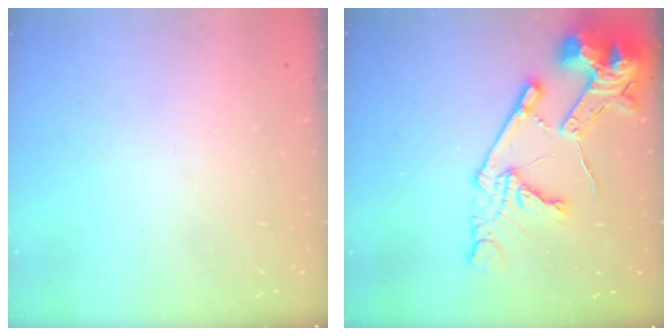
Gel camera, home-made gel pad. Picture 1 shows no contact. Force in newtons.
{"total": 18.7, "press": 18.6, "slide": 2.1}